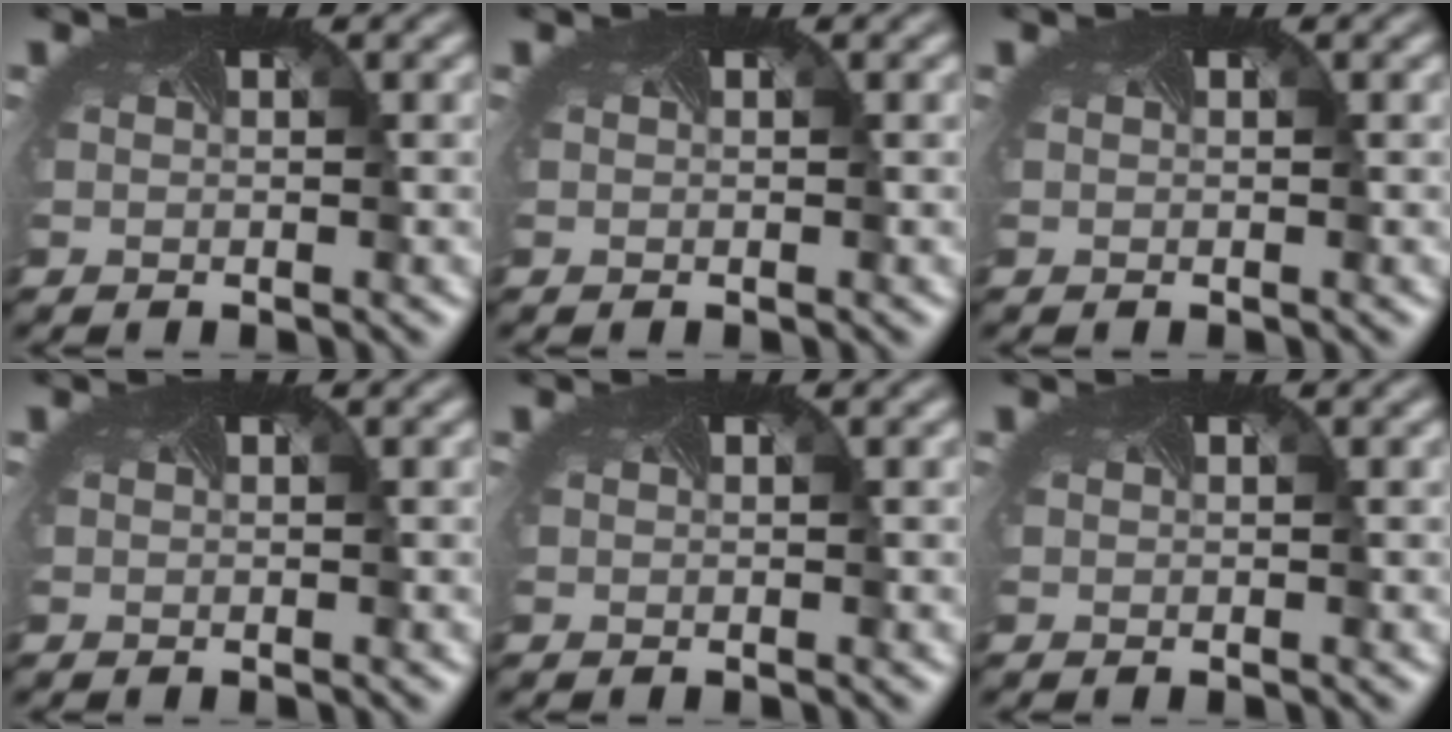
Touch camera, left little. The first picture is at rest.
{"total": 0.0}
{"total": 0.0}
{"total": 0.0}
{"total": 0.0}
{"total": 0.0}